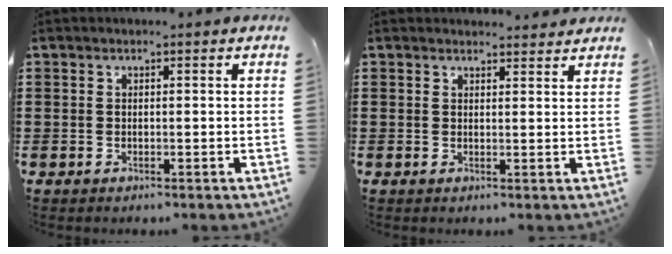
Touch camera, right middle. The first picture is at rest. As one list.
[{"total": 1.5, "force": [1.5, 0.2, 0.0], "torque": [0.005, -0.002, 0.027]}]